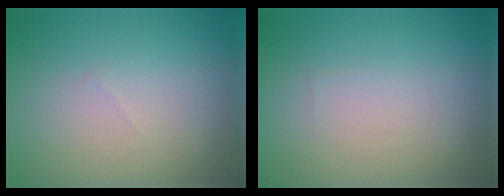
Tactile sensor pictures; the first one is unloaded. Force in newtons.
{"total": 0.0}